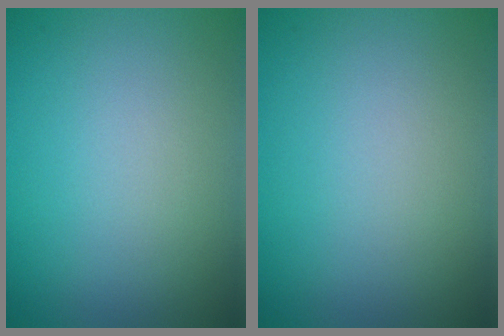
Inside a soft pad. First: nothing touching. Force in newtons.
{"total": 0.0}